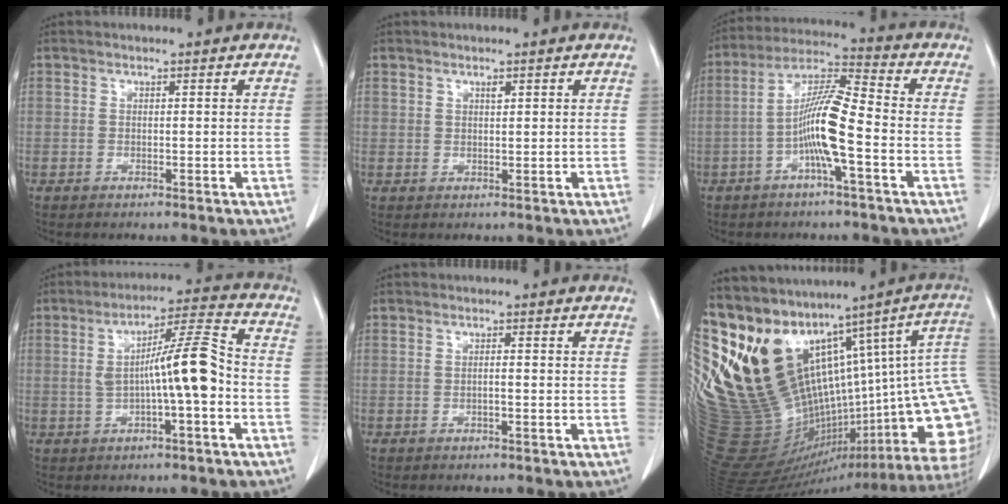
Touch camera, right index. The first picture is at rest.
{"total": 0.9, "force": [0.6, 0.4, 0.4], "torque": [-0.008, -0.004, 0.009]}
{"total": 9.9, "force": [-2.9, 0.6, 9.5], "torque": [-0.187, 0.016, -0.059]}
{"total": 9.8, "force": [-1.1, 0.6, 9.7], "torque": [-0.157, 0.023, -0.022]}
{"total": 0.7, "force": [-0.2, 0.0, 0.7], "torque": [-0.011, 0.001, -0.004]}
{"total": 30.0, "force": [15.6, 11.0, 23.1], "torque": [-0.370, -0.003, 0.291]}